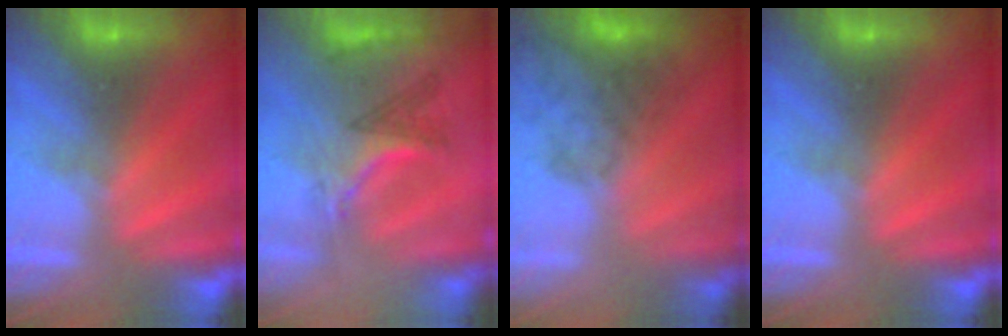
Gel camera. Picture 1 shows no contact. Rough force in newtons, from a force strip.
{"total": 3.2}
{"total": 4.2}
{"total": 0.0}